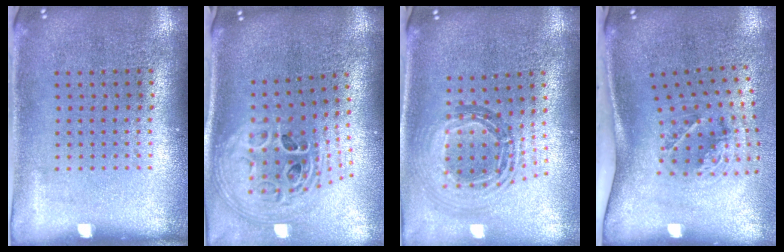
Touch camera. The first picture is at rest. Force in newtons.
{"total": 2.9, "press": 2.0, "slide": 2.0}
{"total": 1.1, "press": 1.1, "slide": 0.4}
{"total": 1.9, "press": 1.2, "slide": 1.5}